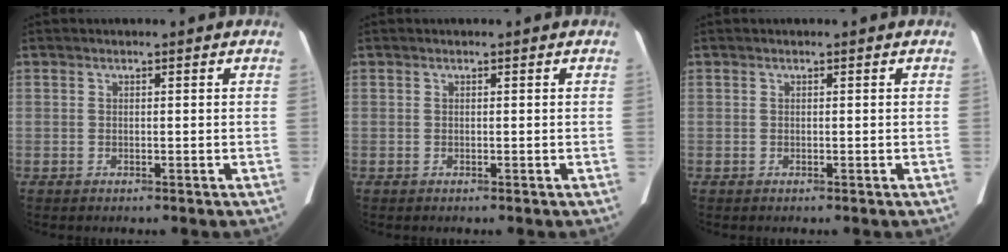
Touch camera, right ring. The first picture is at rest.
{"total": 0.0}
{"total": 0.0}